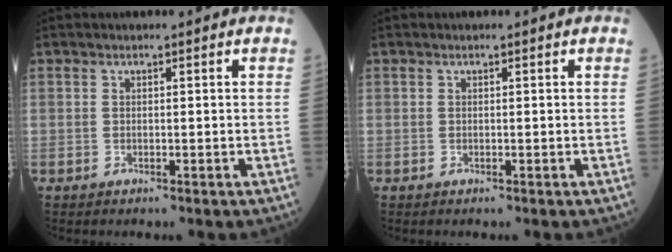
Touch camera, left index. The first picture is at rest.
{"total": 0.0}